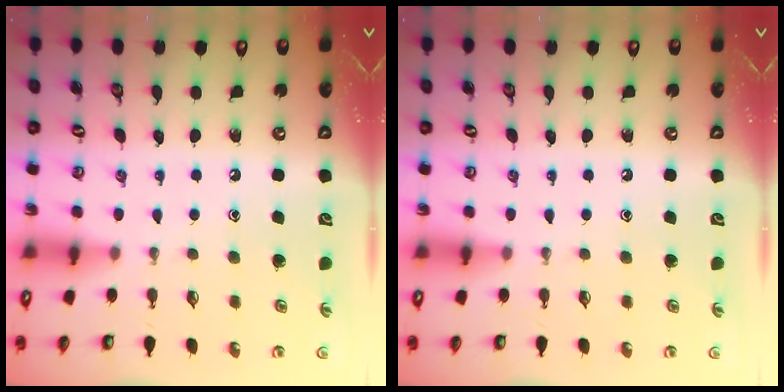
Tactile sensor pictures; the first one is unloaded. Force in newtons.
{"total": 0.0}